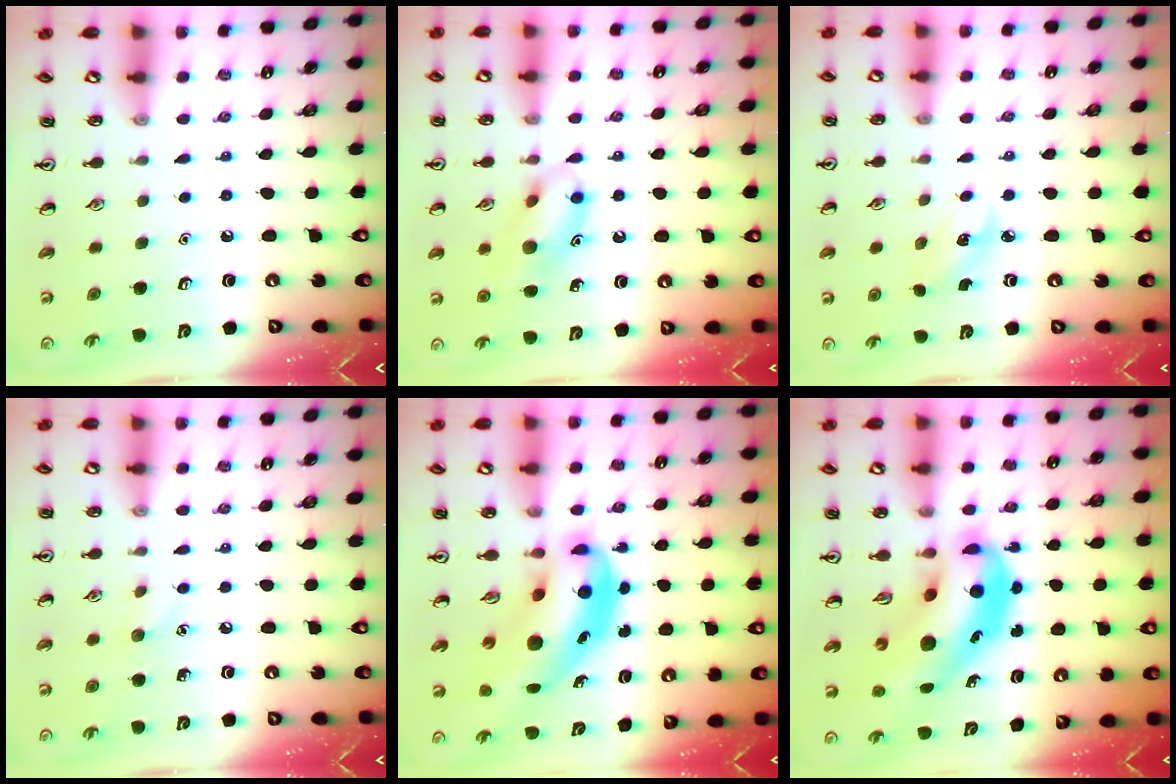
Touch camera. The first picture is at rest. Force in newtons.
{"total": 12.4, "press": 12.4, "slide": 0.8}
{"total": 2.7, "press": 2.6, "slide": 0.7}
{"total": 4.6, "press": 4.4, "slide": 1.4}
{"total": 9.6, "press": 9.3, "slide": 2.5}
{"total": 11.7, "press": 11.1, "slide": 3.6}